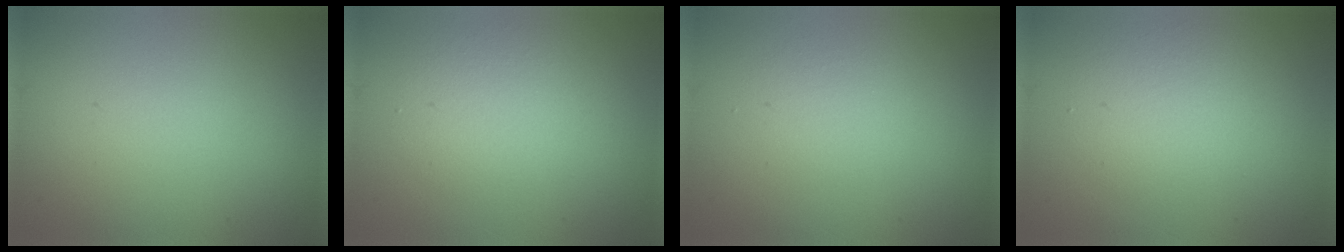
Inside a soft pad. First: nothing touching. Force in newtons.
{"total": 2.8, "press": 2.8, "slide": 0.1}
{"total": 1.5, "press": 1.5, "slide": 0.1}
{"total": 2.9, "press": 2.9, "slide": 0.0}